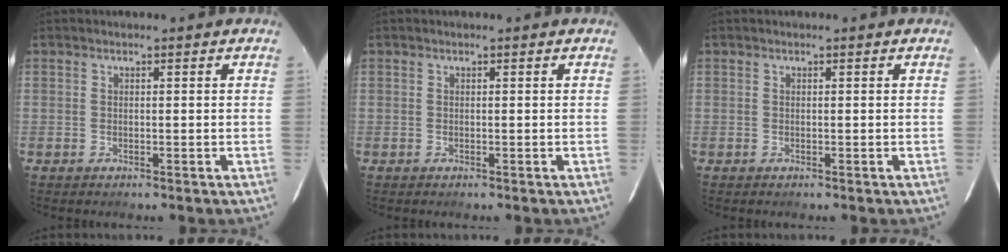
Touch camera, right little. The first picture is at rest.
{"total": 0.0}
{"total": 0.0}